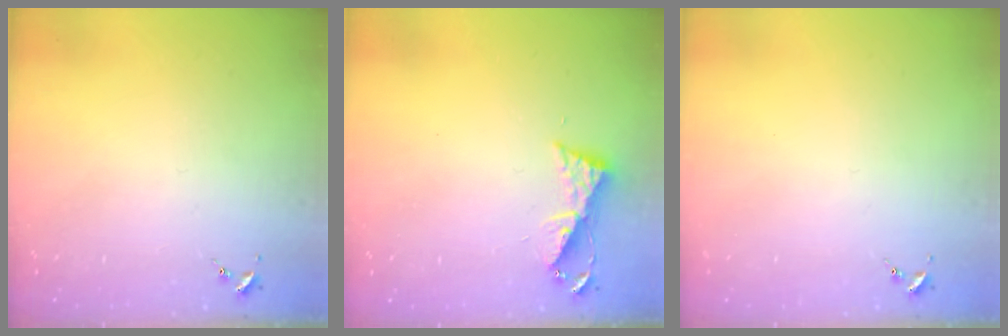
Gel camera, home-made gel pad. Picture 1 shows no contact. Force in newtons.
{"total": 6.4, "press": 6.4, "slide": 0.6}
{"total": 0.0}